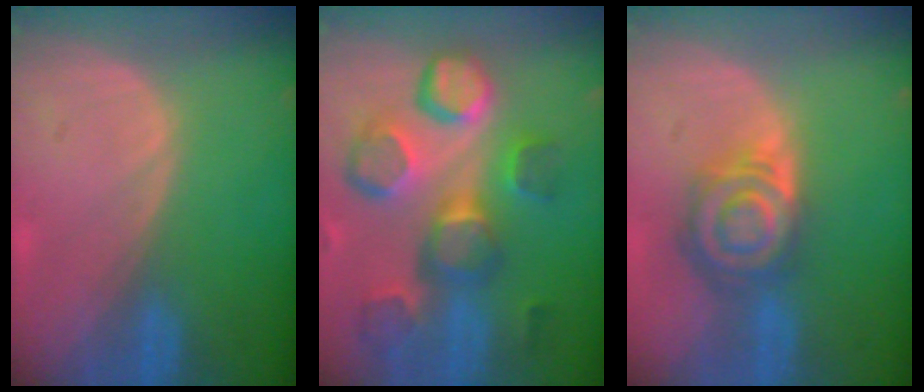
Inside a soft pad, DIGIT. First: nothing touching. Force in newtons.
{"total": 12.4, "press": 11.1, "slide": 5.6}
{"total": 8.2, "press": 7.2, "slide": 3.9}